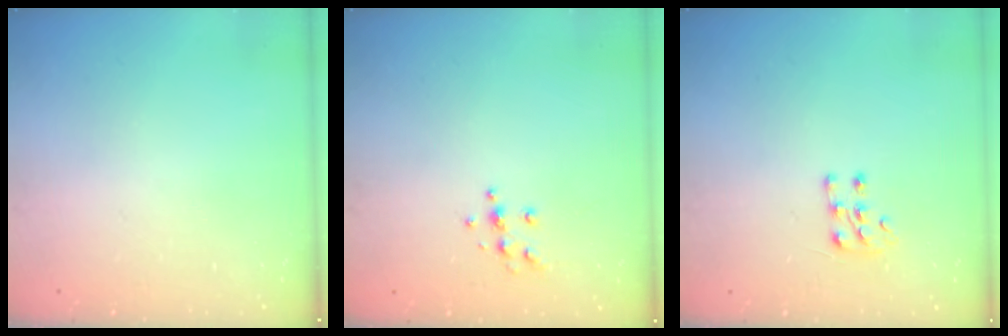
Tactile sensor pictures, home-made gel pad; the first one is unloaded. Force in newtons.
{"total": 6.2, "press": 6.2, "slide": 0.6}
{"total": 6.3, "press": 6.1, "slide": 1.6}